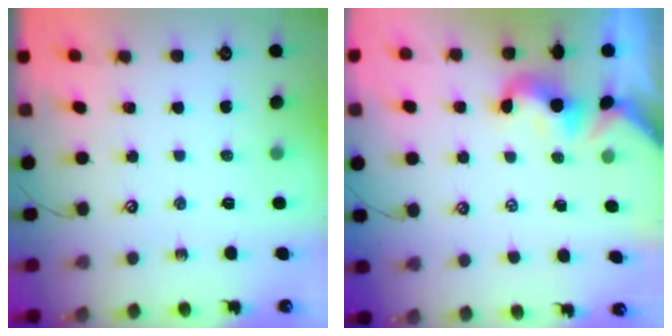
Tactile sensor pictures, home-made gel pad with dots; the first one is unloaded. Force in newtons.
{"total": 0.7, "press": 0.1, "slide": 0.7}